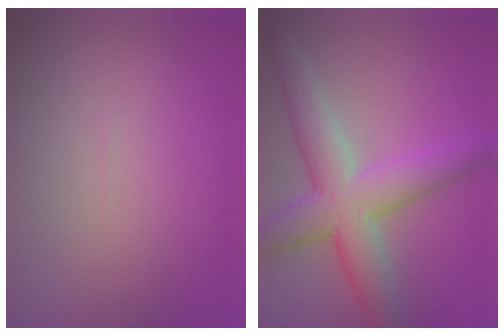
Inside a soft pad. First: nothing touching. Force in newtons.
{"total": 6.9, "press": 6.9, "slide": 0.1}